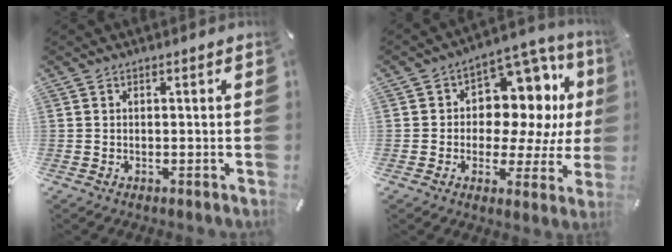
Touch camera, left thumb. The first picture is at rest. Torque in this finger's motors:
{"motor_torque": [2.49, 2.45, 1.29, -0.15, 0.16]}